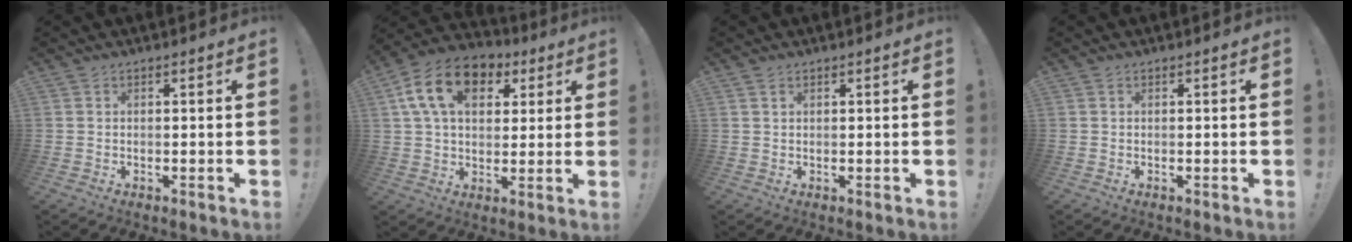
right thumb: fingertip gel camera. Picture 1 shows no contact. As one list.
[{"total": 16.5, "force": [6.3, 11.1, 10.5], "torque": [-0.176, -0.007, 0.119]}, {"total": 1.0, "force": [0.6, 0.6, 0.6], "torque": [-0.009, -0.001, 0.012]}, {"total": 0.0}]